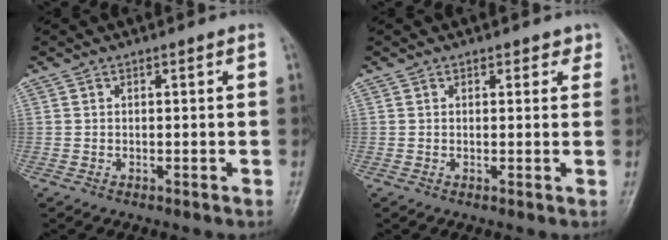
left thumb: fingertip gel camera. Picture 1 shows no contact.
{"total": 1.8, "force": [1.3, 1.2, 0.6], "torque": [0.013, -0.005, 0.010]}